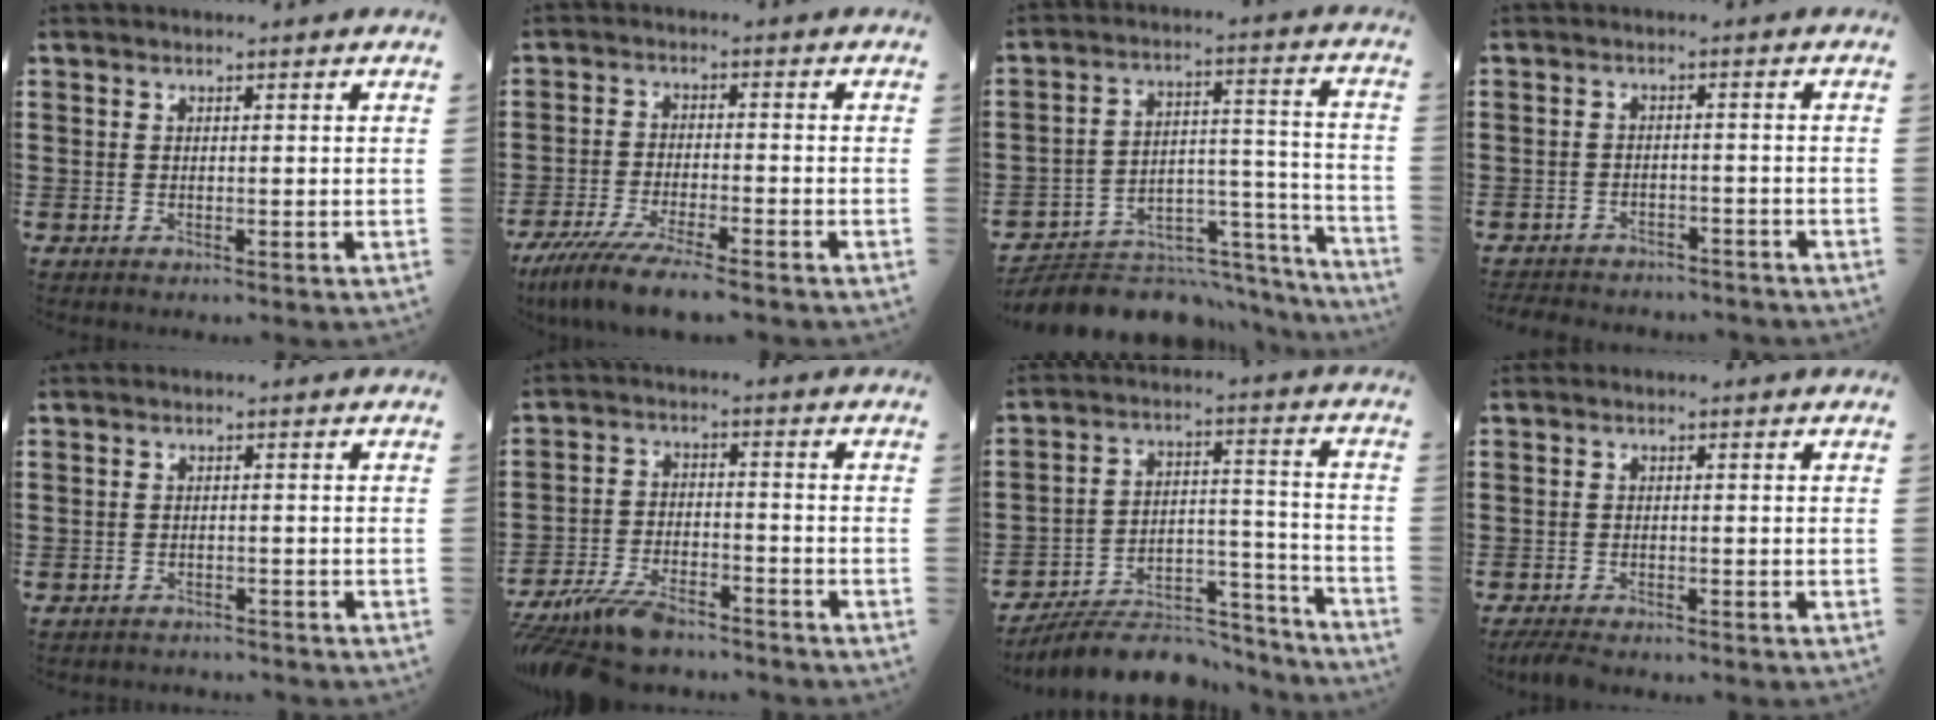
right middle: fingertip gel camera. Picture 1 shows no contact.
{"total": 6.0, "force": [-5.3, -0.2, 2.7], "torque": [-0.064, -0.020, -0.102]}
{"total": 6.7, "force": [-6.0, 2.6, 1.6], "torque": [-0.022, 0.012, -0.110]}
{"total": 2.8, "force": [-2.7, 0.4, -0.1], "torque": [-0.007, -0.003, -0.059]}
{"total": 1.3, "force": [-1.3, 0.2, -0.1], "torque": [-0.003, 0.001, -0.030]}
{"total": 7.4, "force": [-6.6, 1.9, 2.8], "torque": [-0.064, 0.006, -0.128]}
{"total": 8.5, "force": [-7.7, 2.4, 2.5], "torque": [-0.032, 0.027, -0.144]}
{"total": 1.6, "force": [-1.5, 0.3, 0.4], "torque": [-0.019, -0.002, -0.033]}